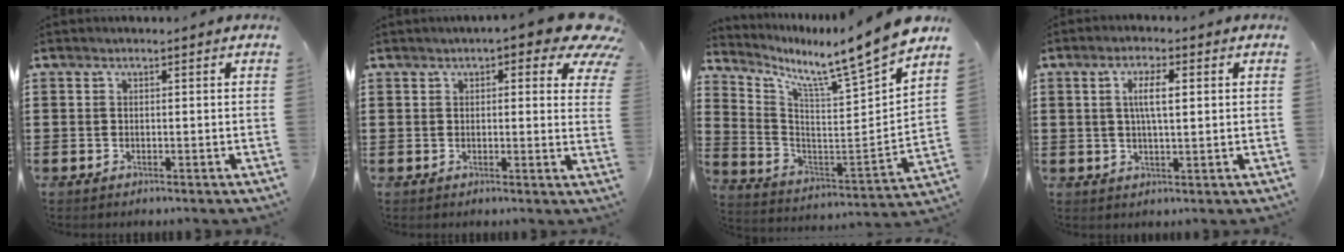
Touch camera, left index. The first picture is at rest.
{"total": 6.2, "force": [4.3, 1.6, 4.1], "torque": [-0.061, -0.016, 0.070]}
{"total": 9.0, "force": [8.5, -1.5, 2.9], "torque": [-0.081, -0.088, 0.125]}
{"total": 5.0, "force": [0.9, 1.4, 4.7], "torque": [-0.092, 0.007, 0.012]}